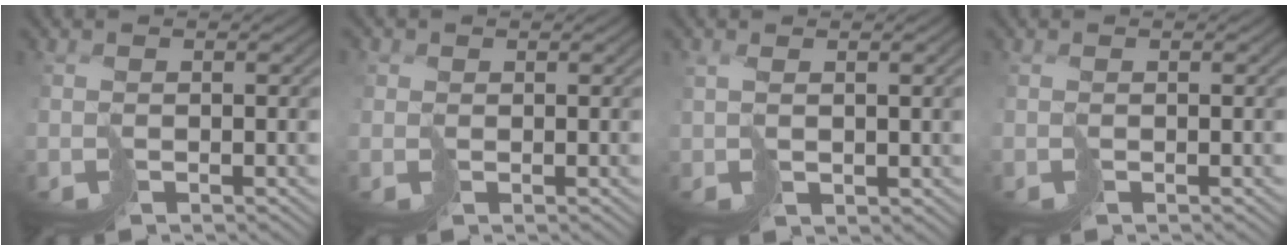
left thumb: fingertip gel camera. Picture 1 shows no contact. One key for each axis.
{"total": 1.4, "fx": 0.3, "fy": 1.3, "fz": 0.1, "tx": -0.007, "ty": 0.004, "tz": 0.003}
{"total": 2.9, "fx": 1.2, "fy": 1.1, "fz": 2.4, "tx": -0.052, "ty": 0.002, "tz": 0.032}
{"total": 0.0}